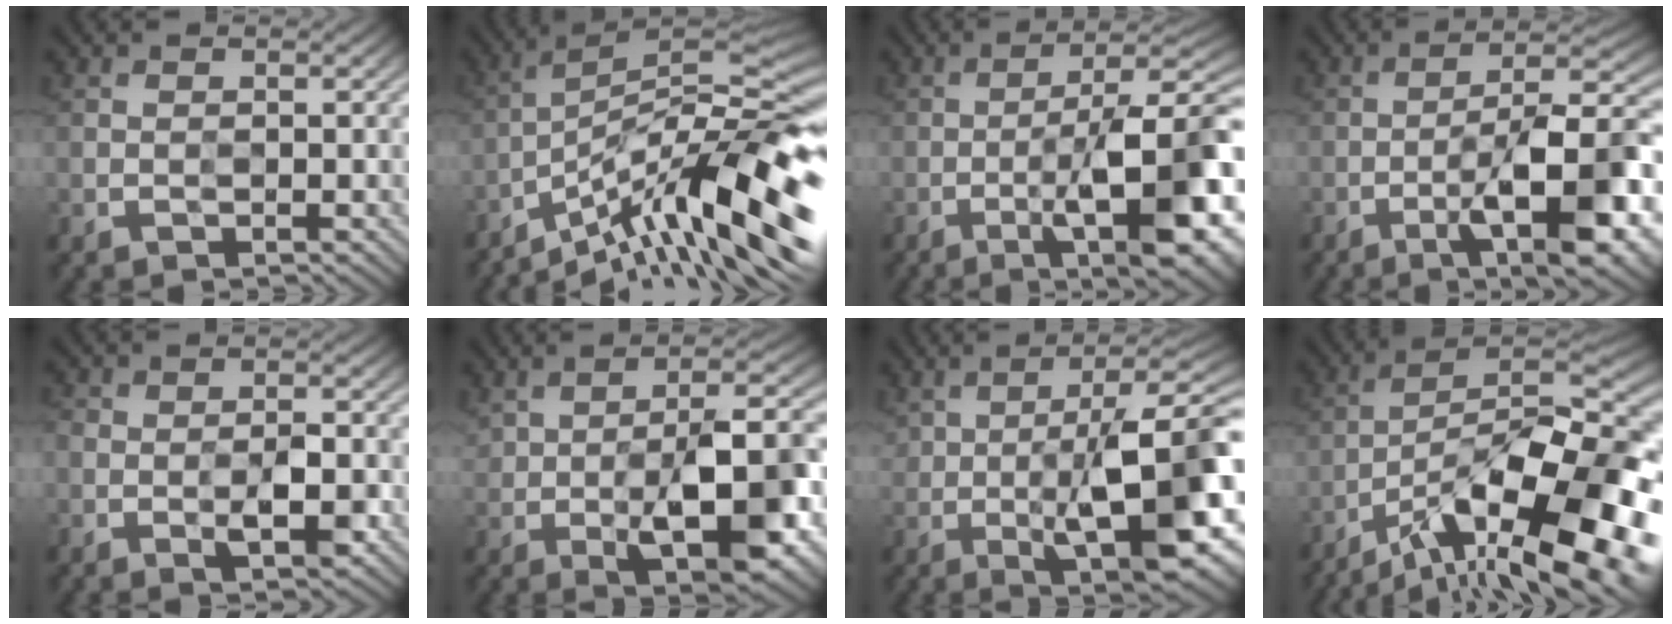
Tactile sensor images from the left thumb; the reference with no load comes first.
{"total": 14.4, "force": [-8.1, 2.2, 11.7], "torque": [-0.202, 0.012, -0.150]}
{"total": 14.2, "force": [-5.1, 3.9, 12.7], "torque": [-0.173, 0.005, -0.071]}
{"total": 12.9, "force": [-6.0, 3.3, 10.9], "torque": [-0.161, 0.013, -0.092]}
{"total": 4.1, "force": [-2.1, 1.8, 3.1], "torque": [-0.057, 0.000, -0.038]}
{"total": 11.2, "force": [-2.9, 3.9, 10.1], "torque": [-0.161, 0.006, -0.046]}
{"total": 14.2, "force": [-1.7, 4.4, 13.4], "torque": [-0.193, 0.006, -0.024]}
{"total": 18.7, "force": [-10.9, 6.4, 13.8], "torque": [-0.204, -0.016, -0.183]}